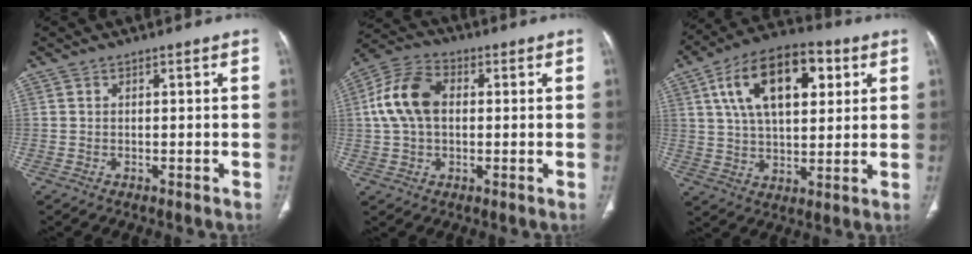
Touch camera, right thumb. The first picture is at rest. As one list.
[{"total": 11.4, "force": [1.3, 7.5, 8.4], "torque": [-0.167, 0.026, 0.018]}, {"total": 19.0, "force": [6.6, 10.0, 14.8], "torque": [-0.221, 0.002, 0.106]}]